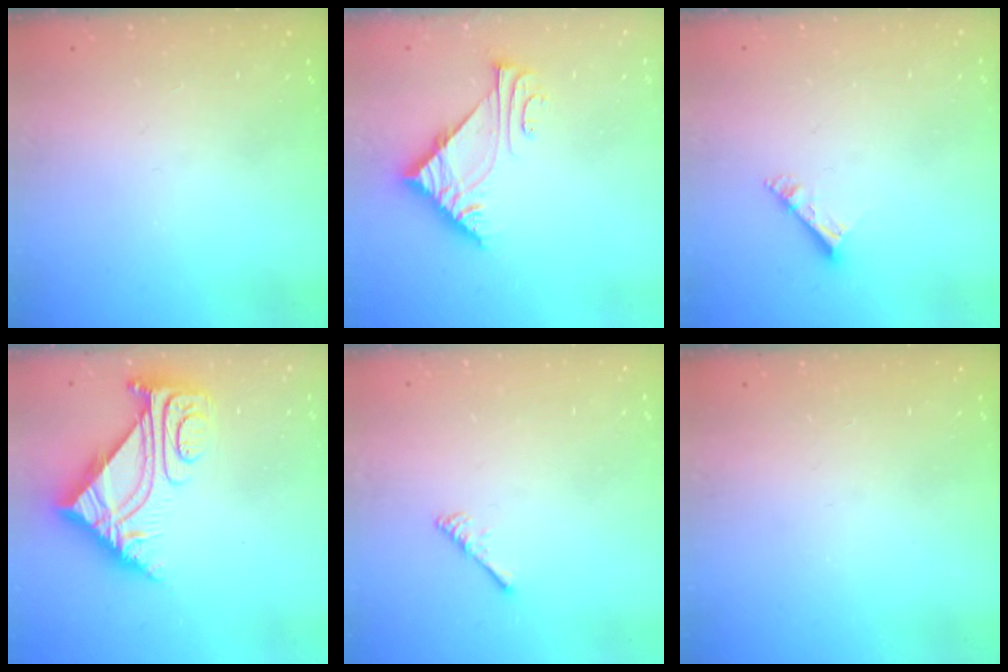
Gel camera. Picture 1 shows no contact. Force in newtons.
{"total": 7.7, "press": 7.7, "slide": 0.4}
{"total": 5.0, "press": 4.9, "slide": 0.4}
{"total": 7.5, "press": 7.4, "slide": 0.8}
{"total": 2.5, "press": 2.5, "slide": 0.4}
{"total": 0.0}